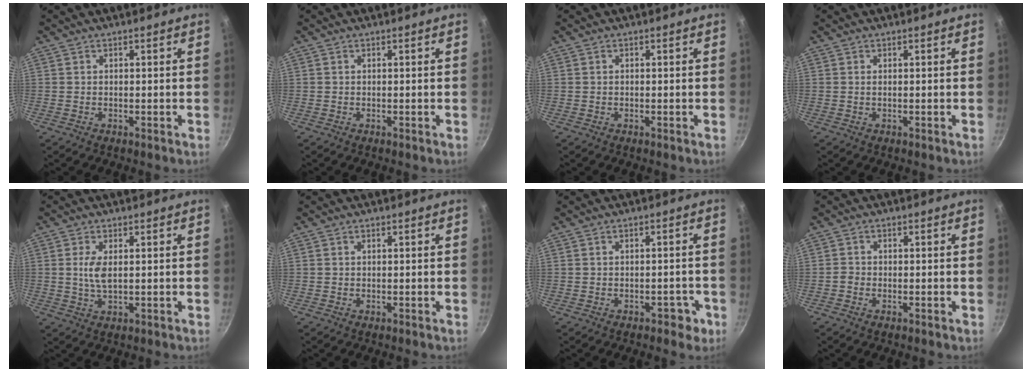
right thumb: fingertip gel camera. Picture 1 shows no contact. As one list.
[{"total": 0.0}, {"total": 0.0}, {"total": 0.0}, {"total": 4.0, "force": [0.5, 1.7, 3.6], "torque": [-0.082, -0.006, 0.015]}, {"total": 0.0}, {"total": 3.2, "force": [-1.7, 1.9, 1.9], "torque": [-0.008, 0.013, -0.021]}, {"total": 1.2, "force": [-0.6, 0.9, 0.6], "torque": [-0.012, 0.003, -0.015]}]